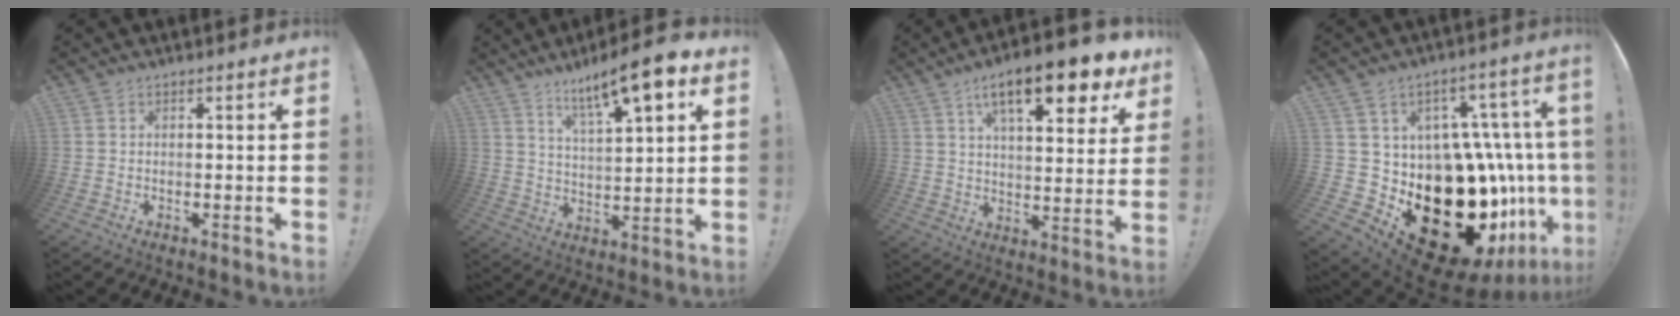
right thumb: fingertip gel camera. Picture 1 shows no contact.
{"total": 12.8, "force": [8.4, 2.3, 9.4], "torque": [-0.164, -0.042, 0.136]}
{"total": 16.7, "force": [9.2, 4.9, 13.0], "torque": [-0.198, -0.046, 0.142]}
{"total": 30.8, "force": [-10.4, 19.4, 21.6], "torque": [-0.264, 0.017, -0.089]}